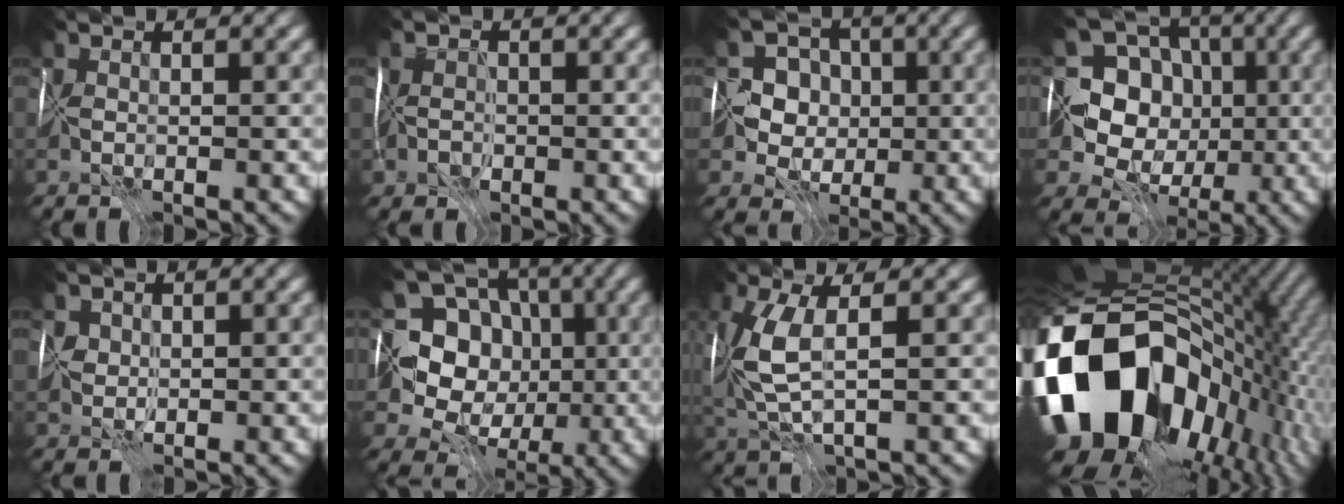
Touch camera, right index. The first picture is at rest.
{"total": 1.8, "force": [-0.3, 1.7, 0.7], "torque": [-0.007, 0.002, -0.008]}
{"total": 6.2, "force": [0.2, 5.9, 2.1], "torque": [-0.014, 0.025, -0.028]}
{"total": 10.1, "force": [0.4, 9.2, 4.0], "torque": [-0.070, 0.018, -0.020]}
{"total": 1.2, "force": [0.6, 1.0, -0.3], "torque": [0.016, 0.008, 0.010]}
{"total": 11.7, "force": [0.8, 10.7, 4.7], "torque": [-0.099, 0.029, -0.009]}
{"total": 4.6, "force": [1.2, 1.5, 4.2], "torque": [-0.120, 0.005, 0.029]}
{"total": 19.4, "force": [-3.2, 14.3, 12.6], "torque": [-0.262, -0.017, -0.046]}